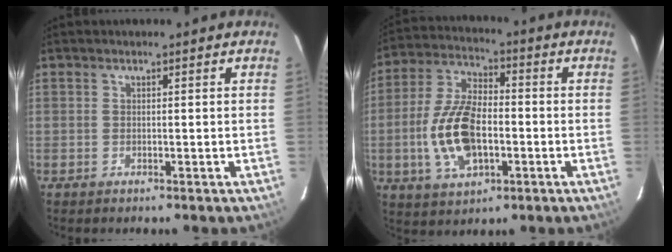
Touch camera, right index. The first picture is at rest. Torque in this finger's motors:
{"motor_torque": [1.56, -0.55, 0.49, 0.21]}